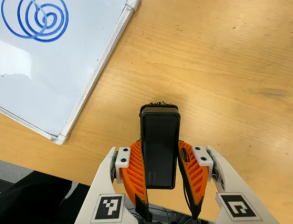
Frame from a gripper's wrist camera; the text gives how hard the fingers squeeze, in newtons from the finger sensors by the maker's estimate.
{"total": 5.9, "left": 3.9, "right": 7.9}